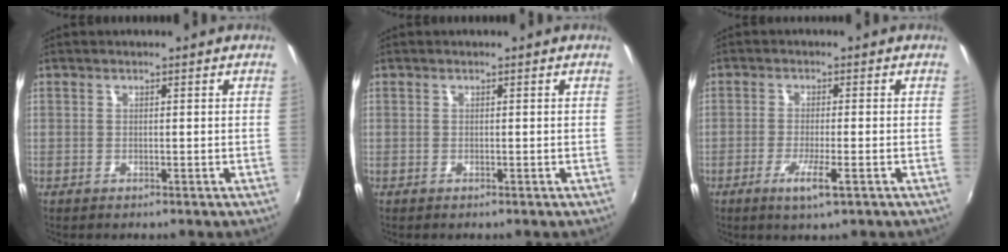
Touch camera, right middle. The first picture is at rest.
{"total": 0.0}
{"total": 4.8, "force": [-2.5, 0.3, 4.1], "torque": [-0.085, -0.012, -0.046]}